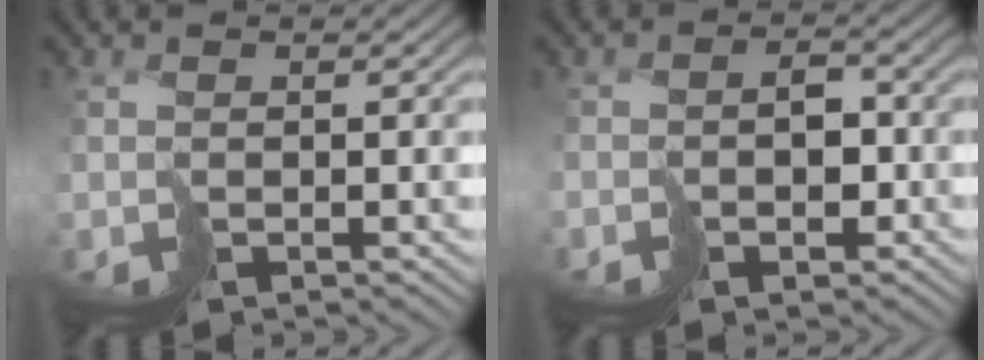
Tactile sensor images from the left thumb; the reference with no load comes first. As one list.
[{"total": 2.2, "force": [-1.1, 1.6, 1.0], "torque": [0.001, 0.004, -0.021]}]